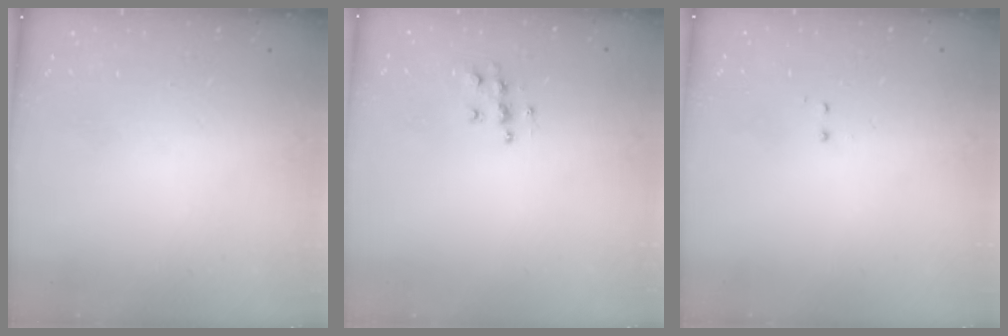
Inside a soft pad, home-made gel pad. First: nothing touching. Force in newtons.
{"total": 6.2, "press": 6.2, "slide": 0.2}
{"total": 0.5, "press": 0.5, "slide": 0.3}